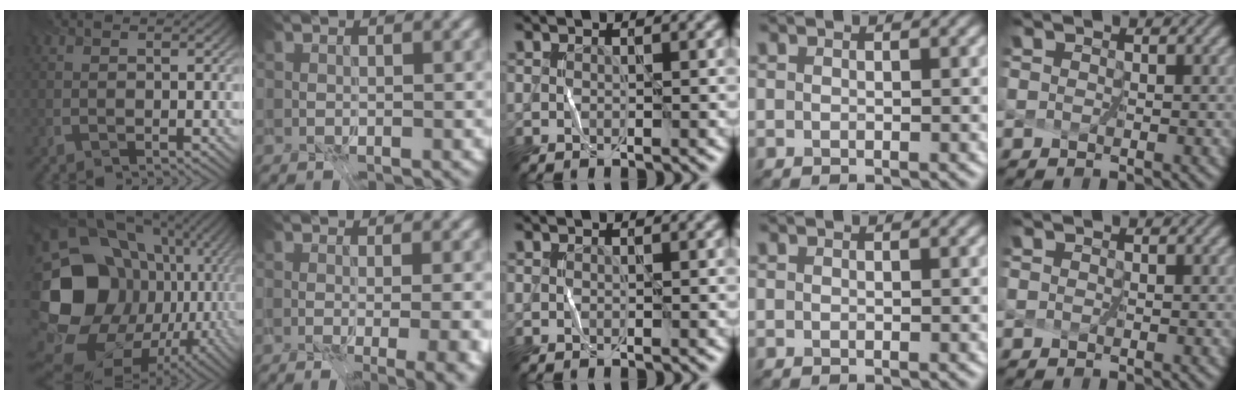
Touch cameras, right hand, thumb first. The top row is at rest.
{"thumb": {"total": 22.0, "force": [-2.0, 17.8, 12.8], "torque": [-0.283, -0.052, -0.009]}, "index": {"total": 7.1, "force": [-1.5, 2.6, 6.5], "torque": [-0.062, -0.020, 0.012]}}